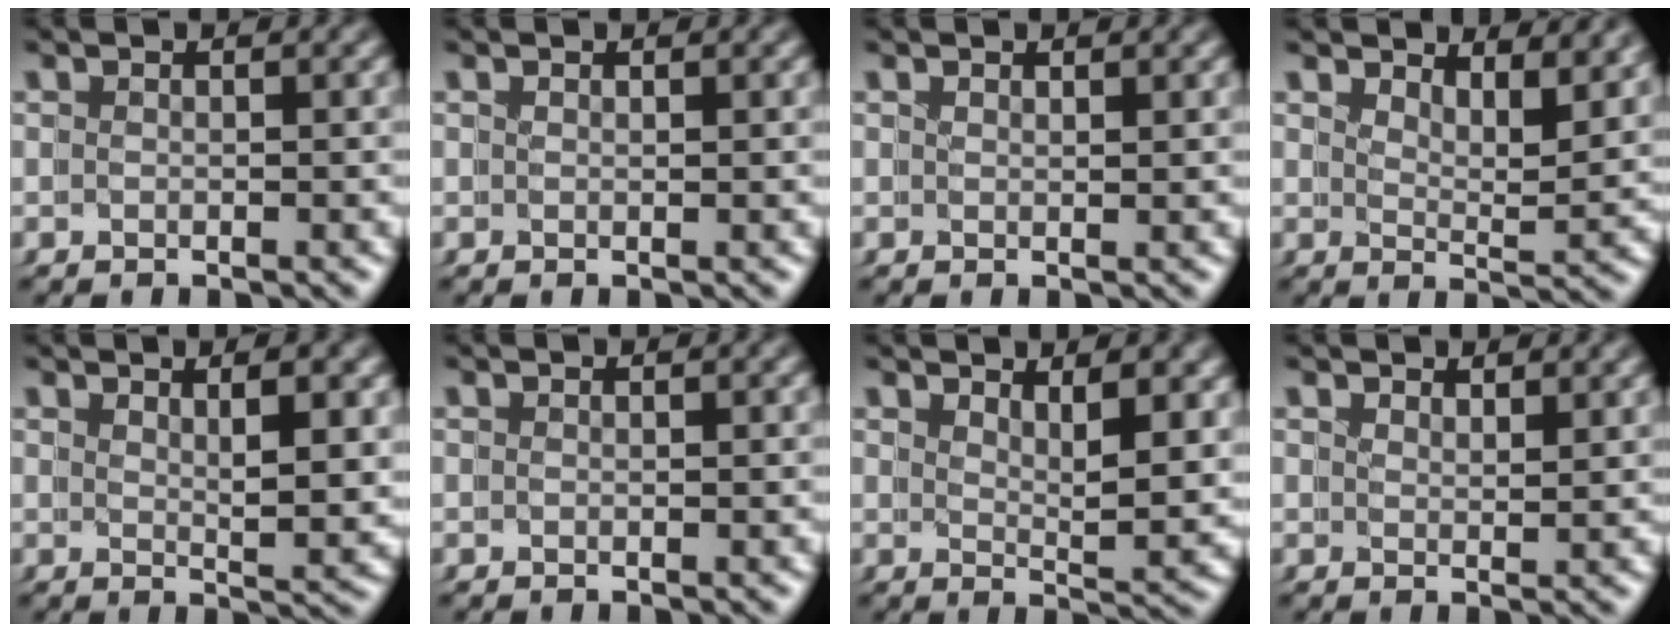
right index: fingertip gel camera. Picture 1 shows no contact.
{"total": 0.7, "force": [0.4, -0.2, -0.5], "torque": [0.005, -0.001, 0.007]}
{"total": 0.9, "force": [0.7, -0.3, -0.4], "torque": [0.003, -0.006, 0.016]}
{"total": 3.7, "force": [3.5, -0.5, 1.1], "torque": [-0.004, -0.012, 0.059]}
{"total": 2.3, "force": [1.5, -1.2, 1.3], "torque": [-0.011, -0.008, 0.032]}
{"total": 0.0}
{"total": 2.8, "force": [2.4, -0.9, 1.3], "torque": [-0.008, -0.015, 0.043]}
{"total": 2.0, "force": [1.7, -0.7, -0.8], "torque": [0.013, -0.010, 0.034]}